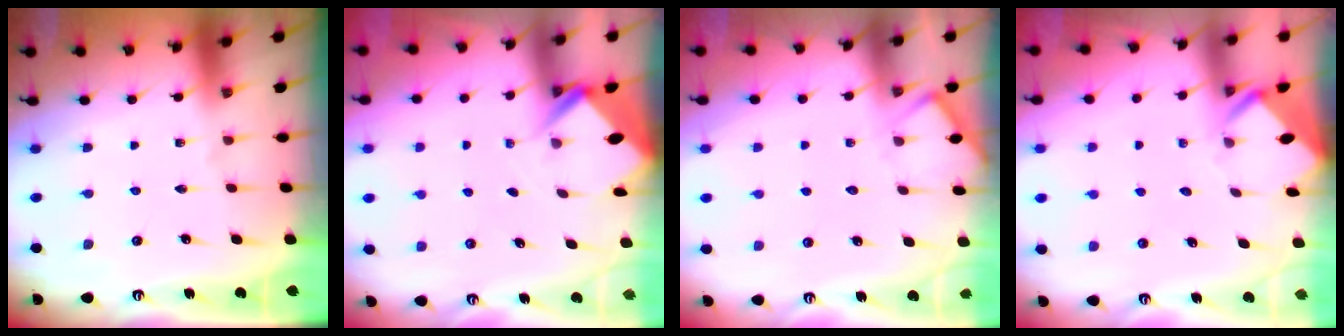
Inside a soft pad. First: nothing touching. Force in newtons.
{"total": 3.0, "press": 2.9, "slide": 0.4}
{"total": 4.6, "press": 4.6, "slide": 0.5}
{"total": 3.6, "press": 3.6, "slide": 0.3}